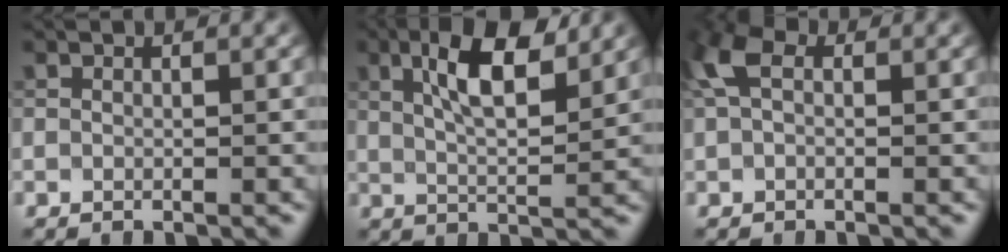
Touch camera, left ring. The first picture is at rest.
{"total": 6.3, "force": [2.7, 1.9, 5.4], "torque": [-0.097, 0.004, 0.044]}
{"total": 4.0, "force": [1.3, 2.4, 2.9], "torque": [-0.066, 0.015, 0.014]}